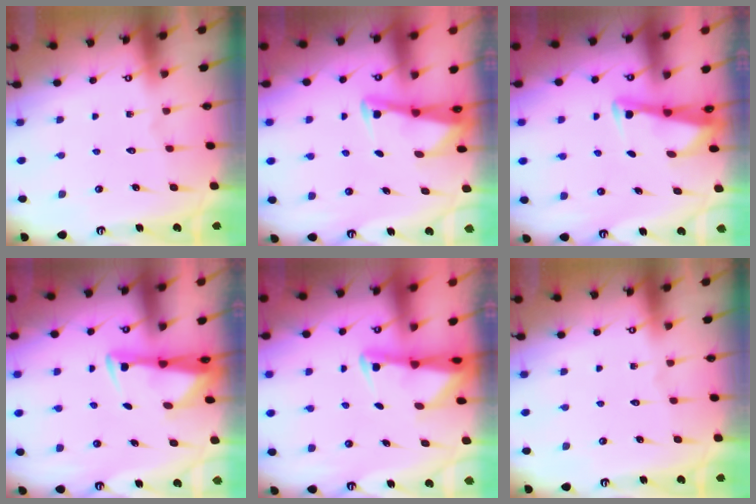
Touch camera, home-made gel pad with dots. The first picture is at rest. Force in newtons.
{"total": 2.9, "press": 2.9, "slide": 0.3}
{"total": 2.9, "press": 2.9, "slide": 0.4}
{"total": 3.1, "press": 2.9, "slide": 0.9}
{"total": 2.3, "press": 2.2, "slide": 0.4}
{"total": 0.0}